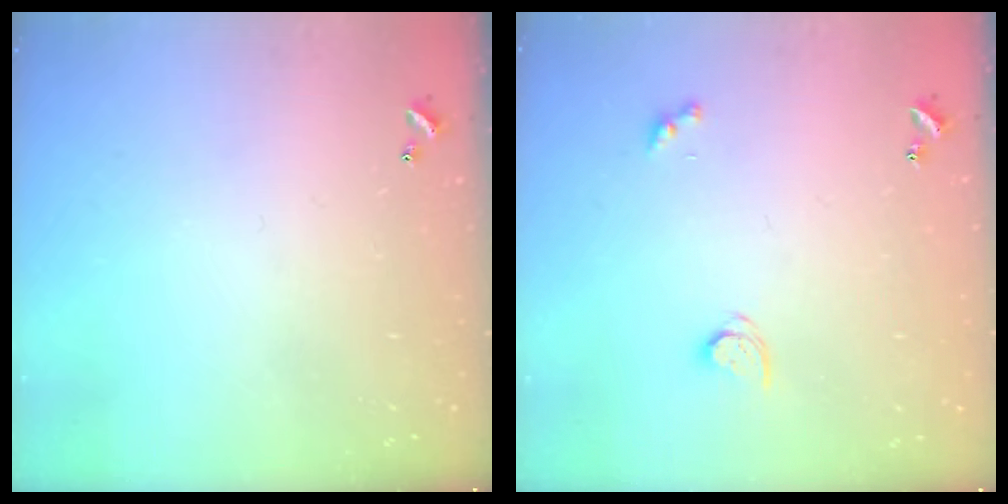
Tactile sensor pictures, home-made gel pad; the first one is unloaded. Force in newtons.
{"total": 2.1, "press": 2.1, "slide": 0.3}